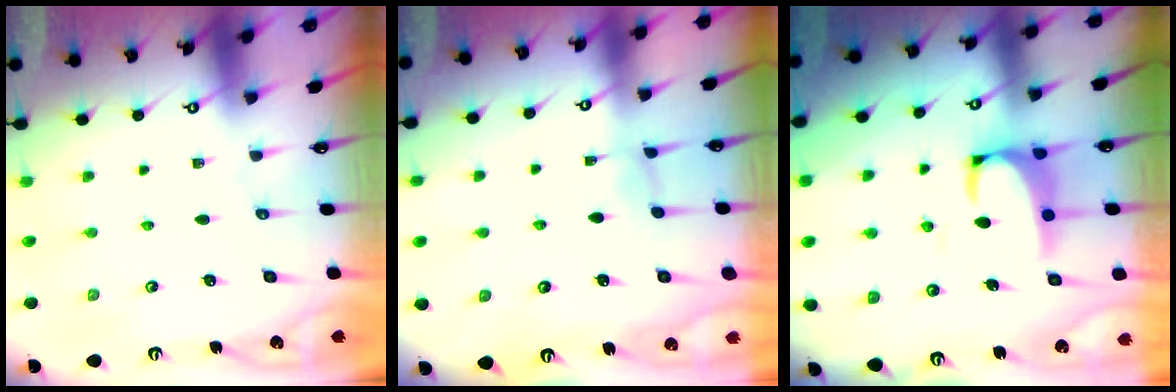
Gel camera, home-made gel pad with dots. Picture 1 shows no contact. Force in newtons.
{"total": 0.8, "press": 0.6, "slide": 0.6}
{"total": 2.2, "press": 2.0, "slide": 1.0}